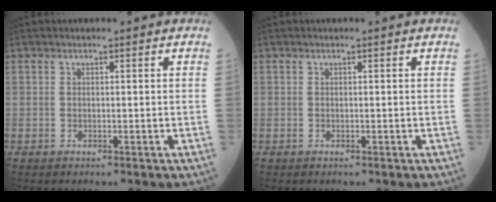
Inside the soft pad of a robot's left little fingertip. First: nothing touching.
{"total": 0.0}